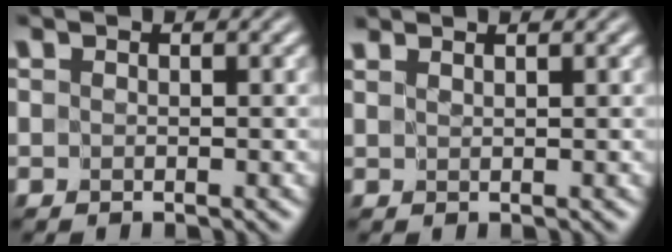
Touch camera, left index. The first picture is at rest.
{"total": 1.6, "force": [1.6, 0.0, 0.3], "torque": [-0.002, -0.007, 0.024]}